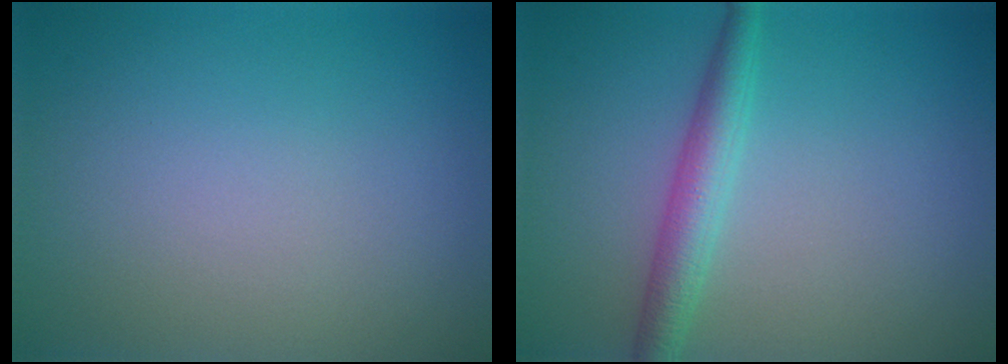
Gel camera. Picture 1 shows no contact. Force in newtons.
{"total": 3.0, "press": 3.0, "slide": 0.1}